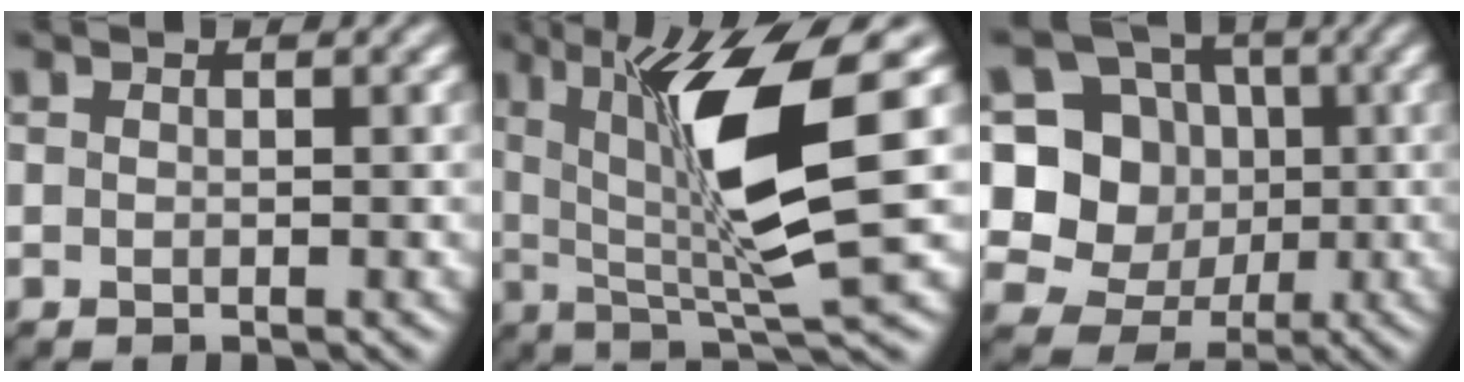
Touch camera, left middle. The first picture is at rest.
{"total": 10.9, "force": [2.4, 2.2, 10.4], "torque": [-0.163, -0.004, 0.044]}
{"total": 10.6, "force": [-0.3, 10.0, 3.3], "torque": [-0.098, 0.023, -0.028]}